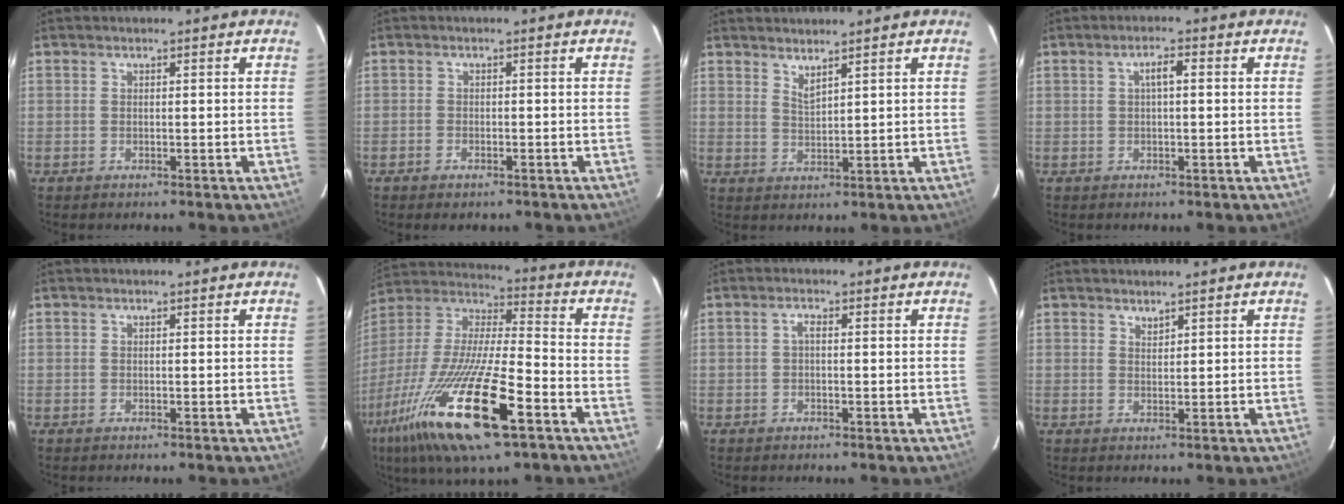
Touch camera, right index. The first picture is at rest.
{"total": 1.8, "force": [-1.3, 1.1, 0.7], "torque": [-0.020, -0.001, -0.023]}
{"total": 2.4, "force": [2.1, 0.1, 1.2], "torque": [-0.021, -0.001, 0.036]}
{"total": 2.3, "force": [0.3, 0.5, 2.2], "torque": [-0.042, 0.009, 0.006]}
{"total": 0.0}
{"total": 25.9, "force": [-13.5, 5.7, 21.3], "torque": [-0.411, -0.066, -0.256]}
{"total": 1.1, "force": [-0.2, 0.5, 1.0], "torque": [-0.018, 0.007, -0.005]}
{"total": 1.1, "force": [1.0, 0.2, 0.2], "torque": [-0.003, 0.000, 0.020]}